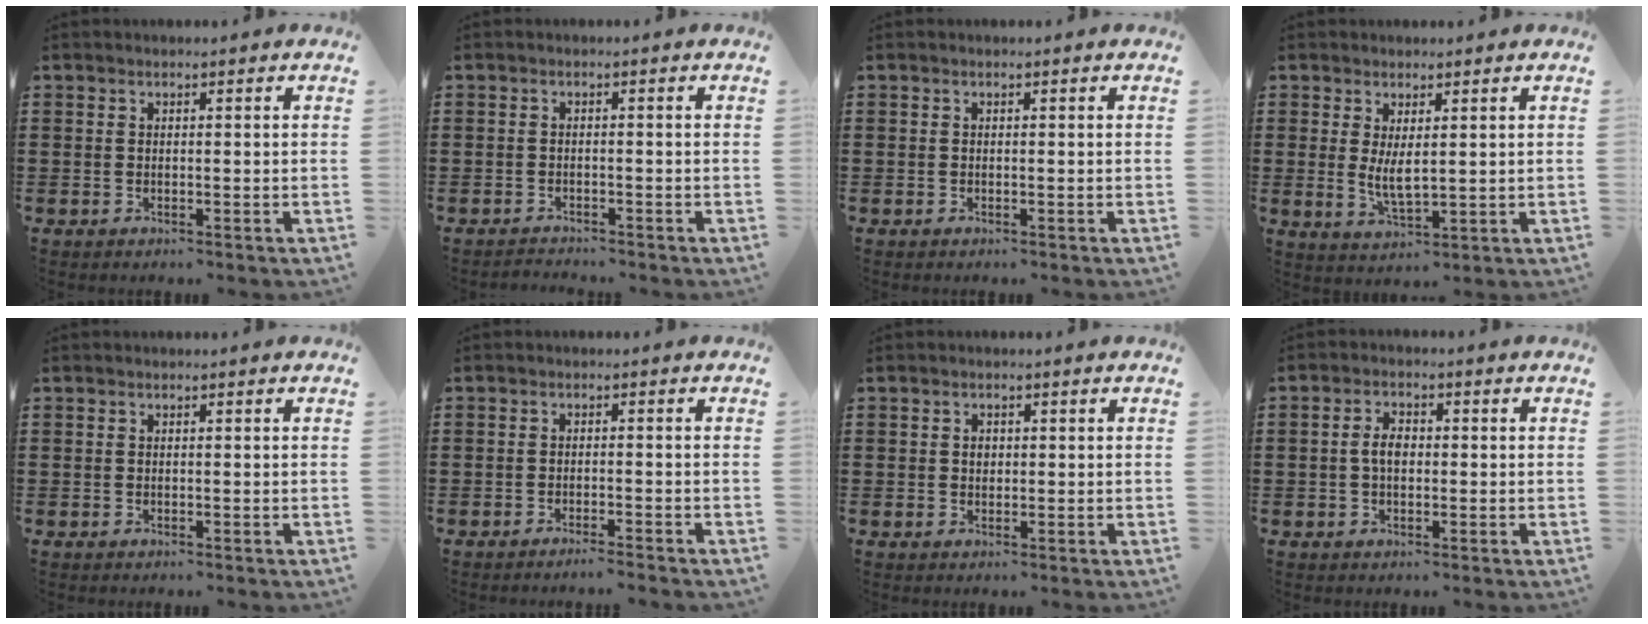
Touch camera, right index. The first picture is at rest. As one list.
[{"total": 1.2, "force": [-1.2, 0.1, -0.1], "torque": [-0.003, 0.003, -0.027]}, {"total": 0.0}, {"total": 4.2, "force": [0.8, 1.5, 3.8], "torque": [-0.074, -0.007, 0.011]}, {"total": 0.0}, {"total": 1.7, "force": [-1.5, -0.3, 0.6], "torque": [-0.009, 0.002, -0.030]}, {"total": 1.2, "force": [0.2, 0.9, 0.7], "torque": [-0.016, 0.004, 0.004]}, {"total": 3.2, "force": [-0.2, 1.8, 2.6], "torque": [-0.051, 0.007, -0.005]}]